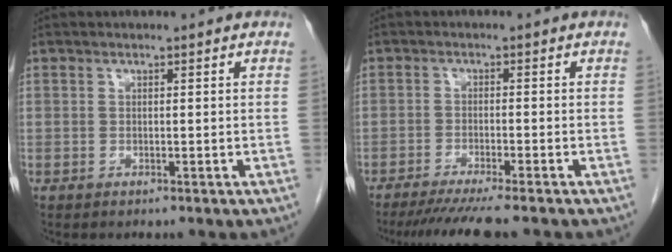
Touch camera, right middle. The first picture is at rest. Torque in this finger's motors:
{"motor_torque": [0.28, -0.26, 0.08, 0.04]}